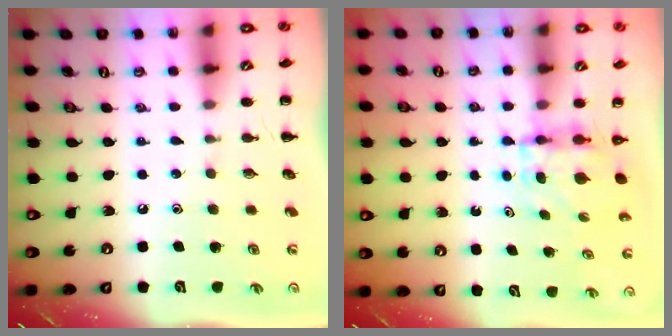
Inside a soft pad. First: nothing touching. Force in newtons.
{"total": 4.0, "press": 4.0, "slide": 0.3}